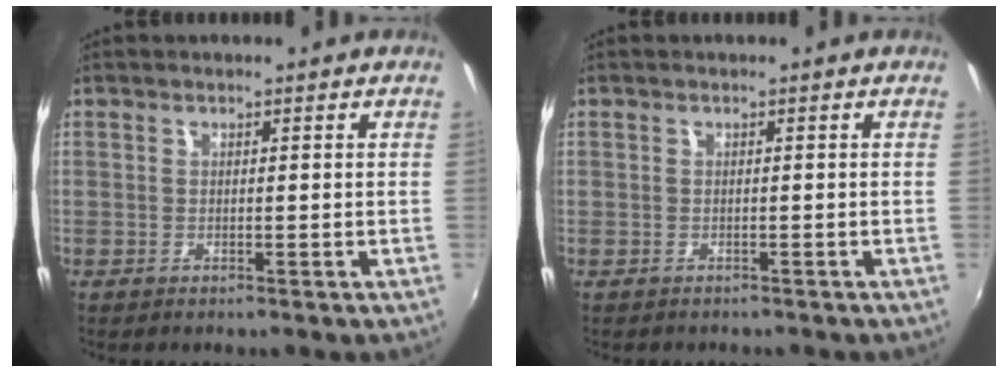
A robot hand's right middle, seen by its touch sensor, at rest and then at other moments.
{"total": 1.2, "force": [-0.8, 0.9, -0.1], "torque": [-0.005, 0.000, -0.011]}